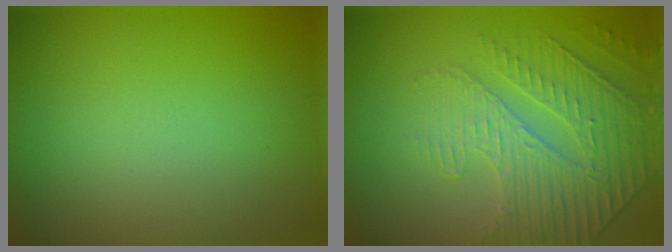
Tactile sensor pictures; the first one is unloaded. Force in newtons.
{"total": 4.1, "press": 3.7, "slide": 1.8}